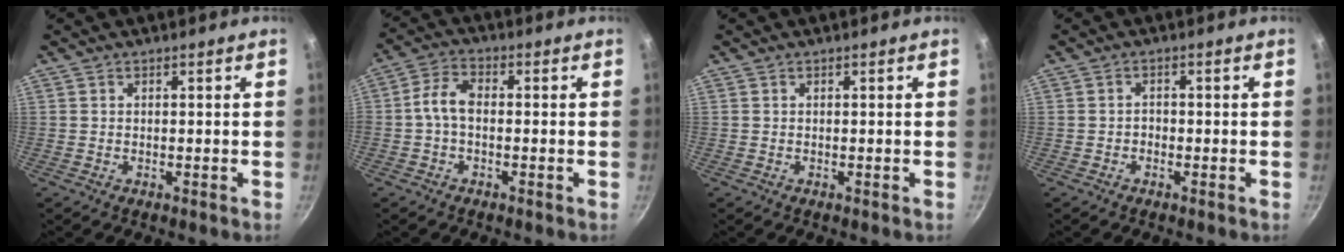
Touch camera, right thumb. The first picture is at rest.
{"total": 5.3, "force": [-0.7, 3.1, 4.3], "torque": [-0.084, 0.028, -0.024]}
{"total": 0.0}
{"total": 1.2, "force": [-0.6, 0.8, 0.5], "torque": [-0.005, 0.006, -0.011]}